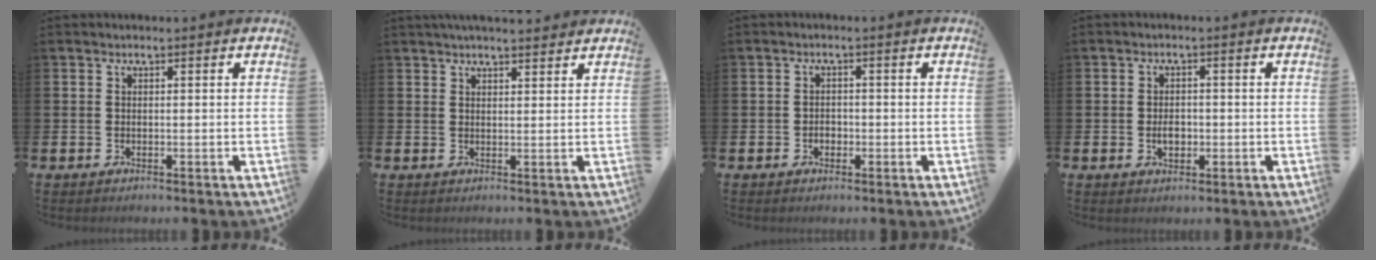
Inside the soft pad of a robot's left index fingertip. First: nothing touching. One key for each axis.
{"total": 2.9, "fx": 2.8, "fy": 0.2, "fz": 0.6, "tx": -0.005, "ty": -0.012, "tz": 0.049}
{"total": 1.5, "fx": -0.5, "fy": 1.2, "fz": 0.8, "tx": -0.013, "ty": 0.003, "tz": -0.013}
{"total": 2.5, "fx": -0.4, "fy": 1.7, "fz": 1.7, "tx": -0.014, "ty": -0.004, "tz": -0.014}